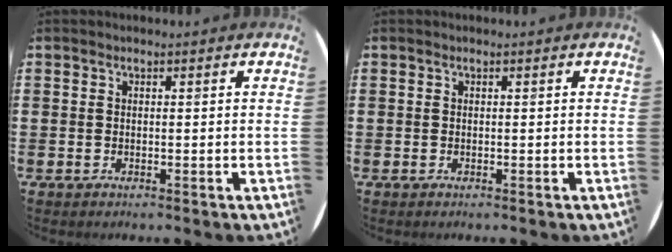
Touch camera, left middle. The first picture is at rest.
{"total": 0.0}